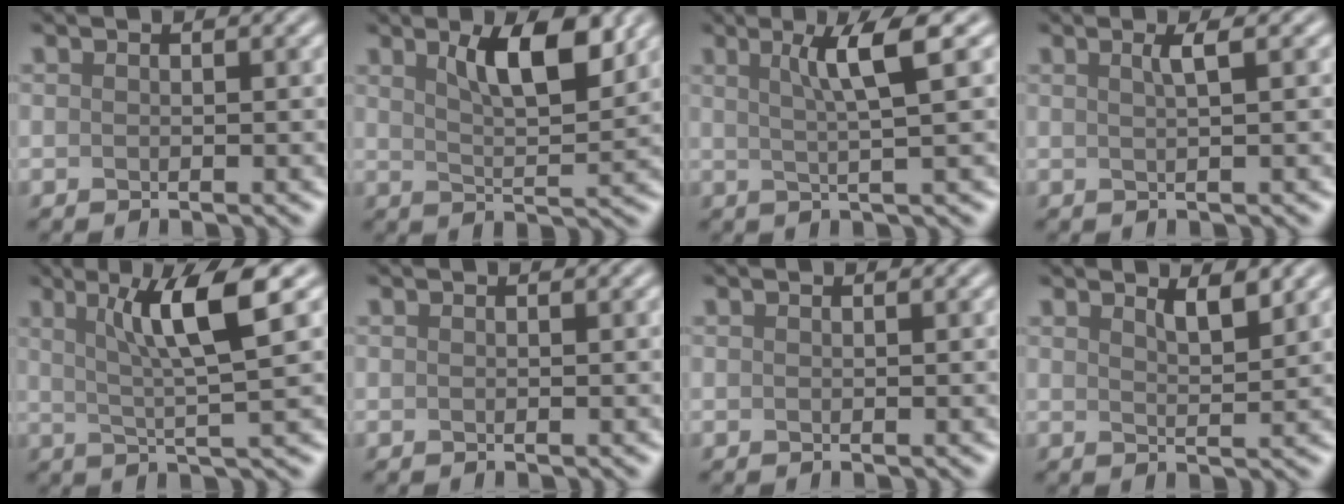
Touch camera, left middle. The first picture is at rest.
{"total": 5.5, "force": [2.8, 1.7, 4.5], "torque": [-0.071, -0.002, 0.046]}
{"total": 4.3, "force": [1.5, 0.5, 4.0], "torque": [-0.061, 0.002, 0.025]}
{"total": 1.7, "force": [0.6, 0.5, 1.5], "torque": [-0.020, 0.002, 0.006]}
{"total": 6.5, "force": [2.4, 0.8, 6.0], "torque": [-0.101, 0.003, 0.042]}
{"total": 0.0}
{"total": 0.0}
{"total": 2.2, "force": [1.7, 0.5, 1.3], "torque": [-0.018, -0.001, 0.028]}